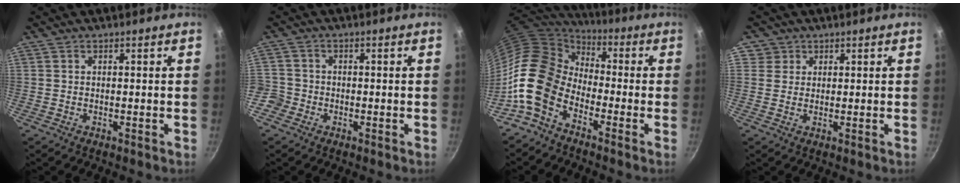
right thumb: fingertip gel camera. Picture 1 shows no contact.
{"total": 4.7, "force": [-2.3, 4.0, 1.0], "torque": [-0.019, 0.027, -0.046]}
{"total": 15.0, "force": [-6.3, 9.9, 9.2], "torque": [-0.151, 0.052, -0.155]}
{"total": 2.9, "force": [1.1, 2.6, 0.1], "torque": [0.027, 0.005, 0.012]}